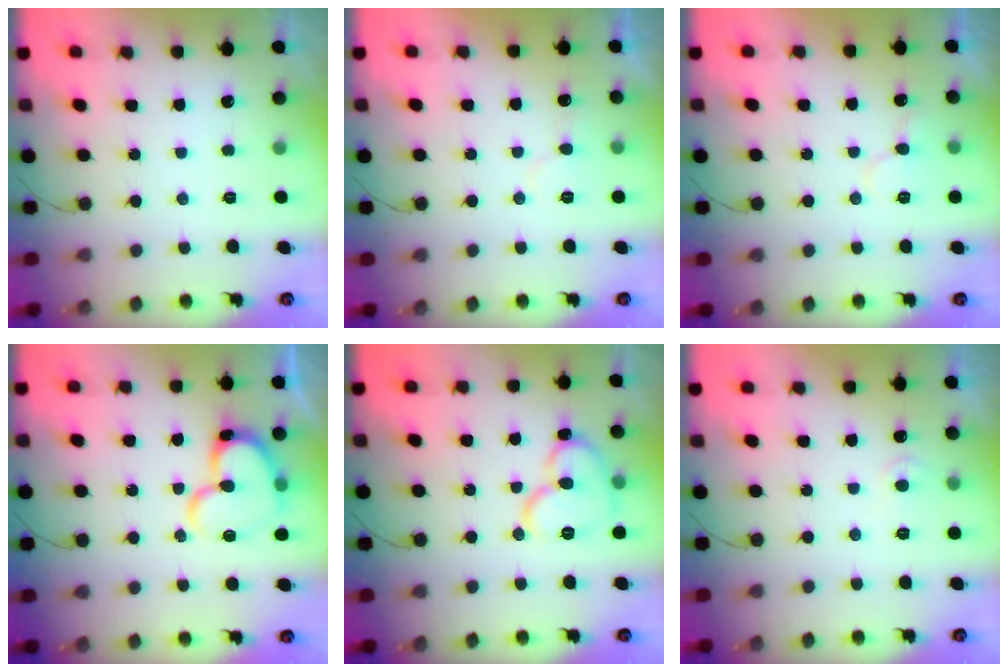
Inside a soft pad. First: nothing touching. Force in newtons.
{"total": 5.4, "press": 5.3, "slide": 0.4}
{"total": 7.9, "press": 7.9, "slide": 0.5}
{"total": 14.6, "press": 14.5, "slide": 1.6}
{"total": 13.3, "press": 13.2, "slide": 1.8}
{"total": 3.6, "press": 3.6, "slide": 0.4}